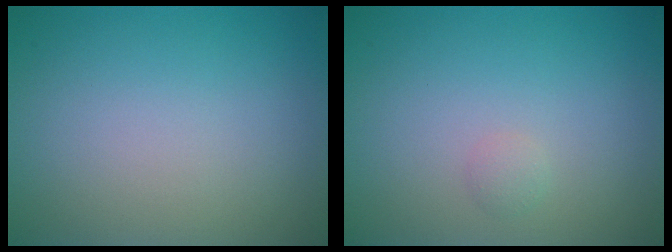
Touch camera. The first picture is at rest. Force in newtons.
{"total": 0.7, "press": 0.7, "slide": 0.0}